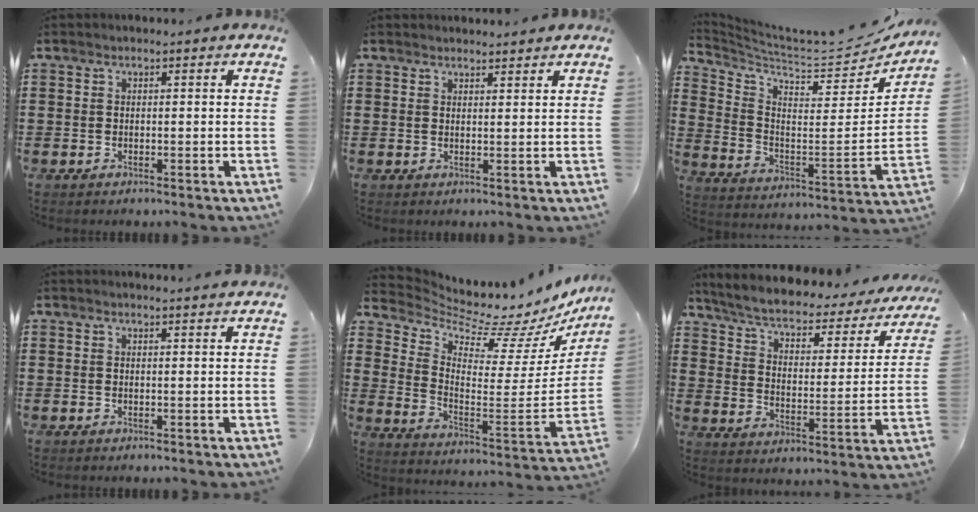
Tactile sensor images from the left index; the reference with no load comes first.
{"total": 1.8, "force": [1.8, 0.2, 0.1], "torque": [-0.006, 0.000, 0.035]}
{"total": 5.9, "force": [5.3, 1.0, 2.4], "torque": [-0.069, -0.057, 0.084]}
{"total": 0.7, "force": [0.6, -0.1, 0.2], "torque": [-0.005, -0.003, 0.012]}
{"total": 5.5, "force": [5.3, 0.8, 1.3], "torque": [-0.040, -0.081, 0.079]}
{"total": 4.3, "force": [2.9, 1.5, 2.9], "torque": [-0.071, -0.024, 0.040]}